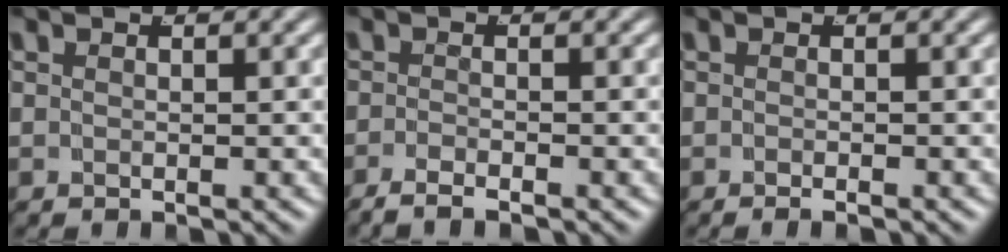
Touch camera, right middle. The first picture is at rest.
{"total": 2.0, "force": [-1.9, 0.2, 0.7], "torque": [-0.020, -0.007, -0.031]}
{"total": 0.9, "force": [-0.8, -0.2, 0.3], "torque": [-0.007, 0.000, -0.014]}